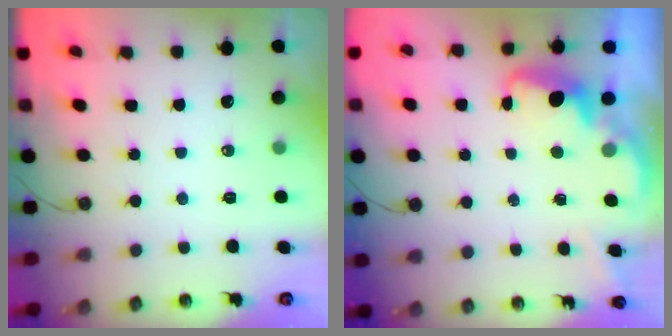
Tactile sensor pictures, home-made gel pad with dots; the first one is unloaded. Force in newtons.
{"total": 2.8, "press": 2.7, "slide": 0.6}